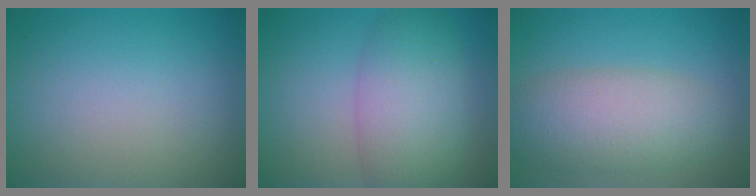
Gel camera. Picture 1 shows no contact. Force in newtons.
{"total": 6.7, "press": 6.7, "slide": 0.3}
{"total": 6.6, "press": 6.6, "slide": 0.3}